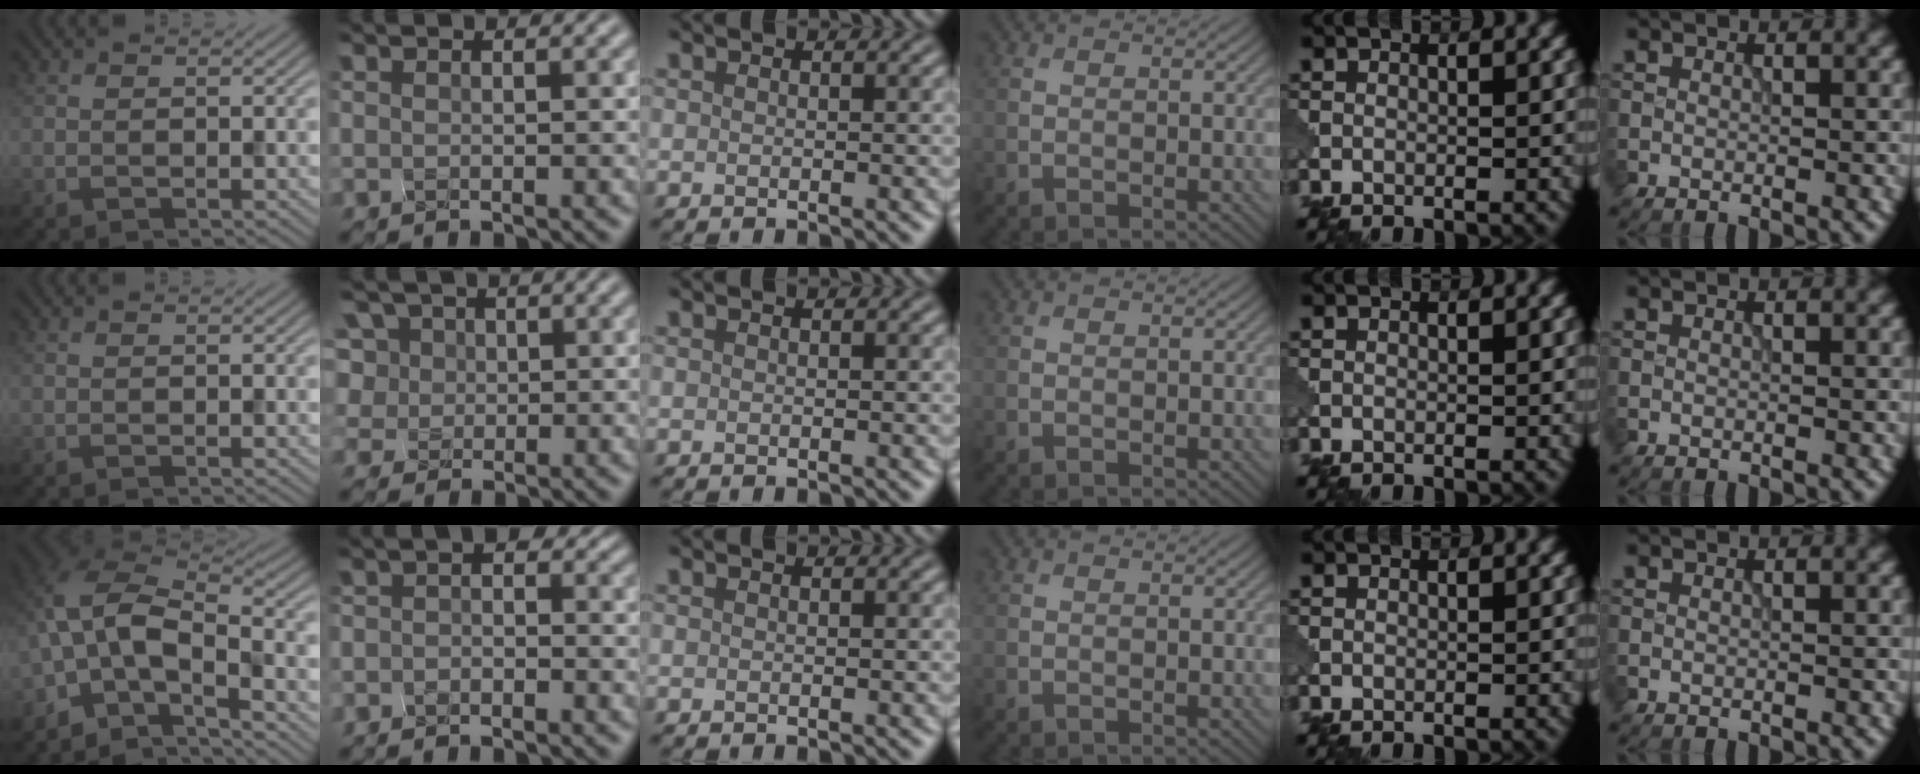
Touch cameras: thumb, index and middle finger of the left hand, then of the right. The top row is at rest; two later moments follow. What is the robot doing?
{"motion": "squeeze", "object": "foam earplug"}